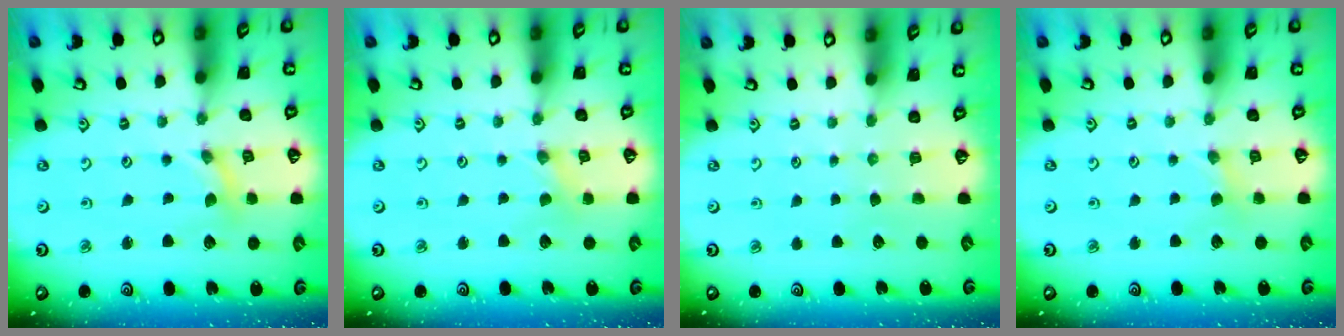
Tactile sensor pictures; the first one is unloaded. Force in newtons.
{"total": 0.0}
{"total": 0.0}
{"total": 1.6, "press": 1.5, "slide": 0.3}